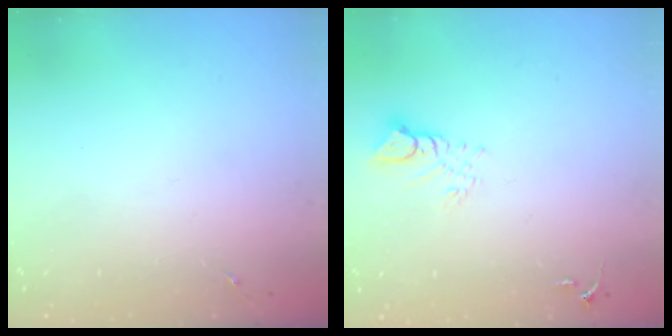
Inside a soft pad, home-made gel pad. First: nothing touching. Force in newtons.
{"total": 6.3, "press": 6.3, "slide": 0.7}